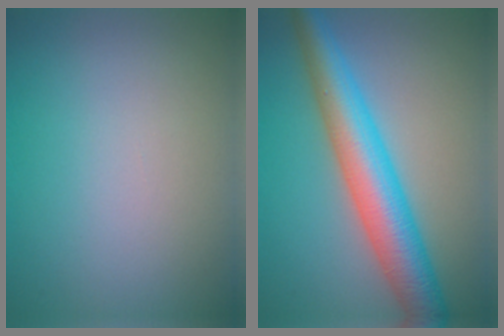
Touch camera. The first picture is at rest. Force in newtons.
{"total": 7.4, "press": 7.4, "slide": 0.1}